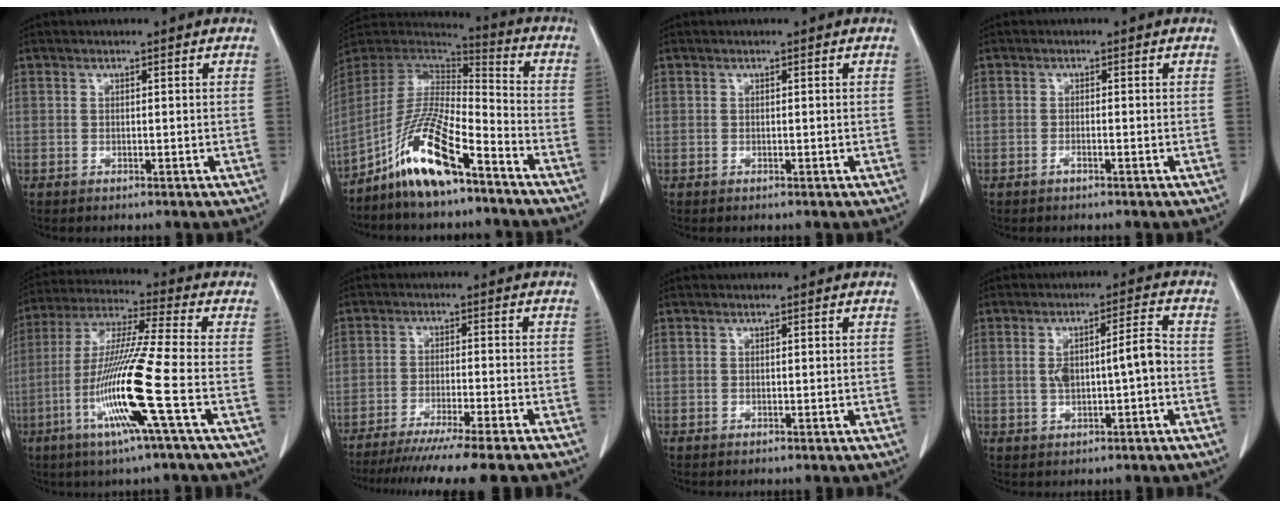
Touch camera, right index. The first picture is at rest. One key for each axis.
{"total": 14.1, "fx": -9.1, "fy": 2.4, "fz": 10.5, "tx": -0.209, "ty": 0.000, "tz": -0.170}
{"total": 0.0}
{"total": 0.8, "fx": -0.5, "fy": 0.0, "fz": 0.7, "tx": -0.014, "ty": 0.000, "tz": -0.008}
{"total": 15.2, "fx": -5.0, "fy": -1.6, "fz": 14.3, "tx": -0.292, "ty": -0.019, "tz": -0.103}
{"total": 15.8, "fx": -13.6, "fy": -0.8, "fz": 8.0, "tx": -0.108, "ty": -0.049, "tz": -0.205}
{"total": 0.0}
{"total": 6.5, "fx": -0.4, "fy": 1.3, "fz": 6.3, "tx": -0.114, "ty": 0.021, "tz": -0.002}